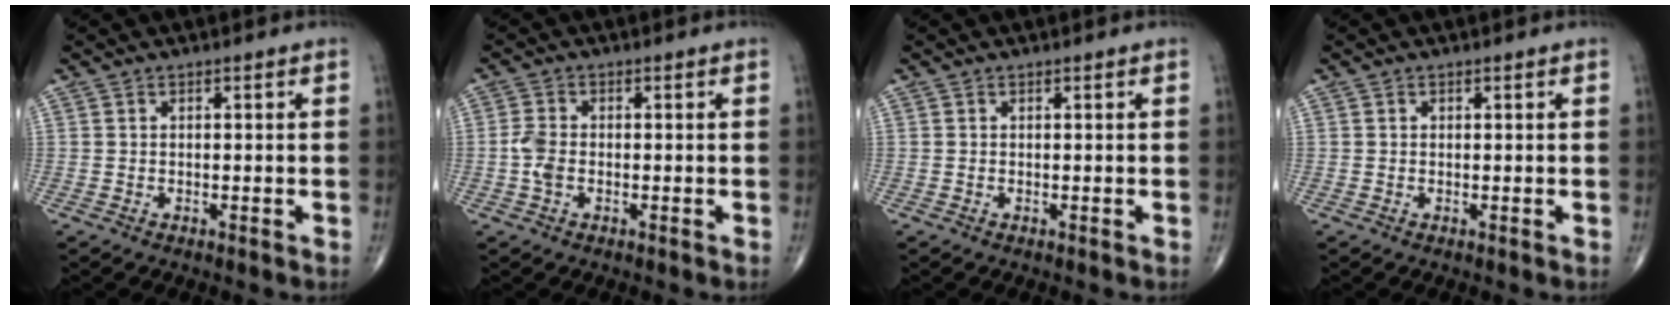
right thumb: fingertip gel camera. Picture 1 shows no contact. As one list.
[{"total": 3.3, "force": [-0.8, 2.0, 2.5], "torque": [-0.058, 0.006, -0.020]}, {"total": 0.0}, {"total": 0.0}]